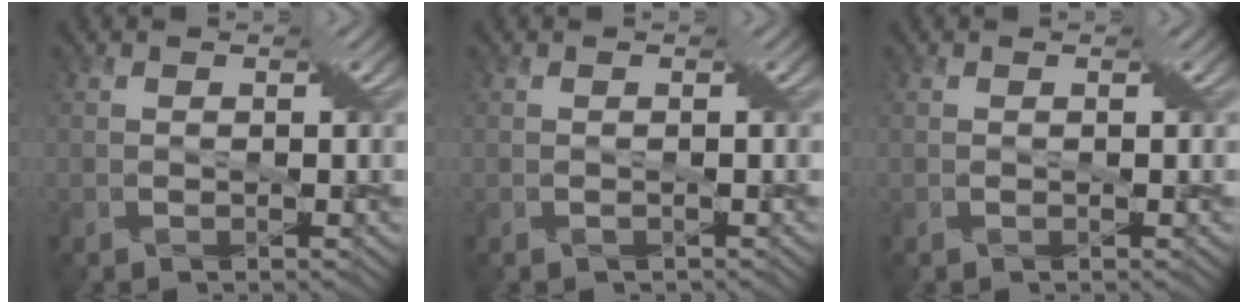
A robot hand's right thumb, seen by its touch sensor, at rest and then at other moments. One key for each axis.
{"total": 0.0}
{"total": 0.0}